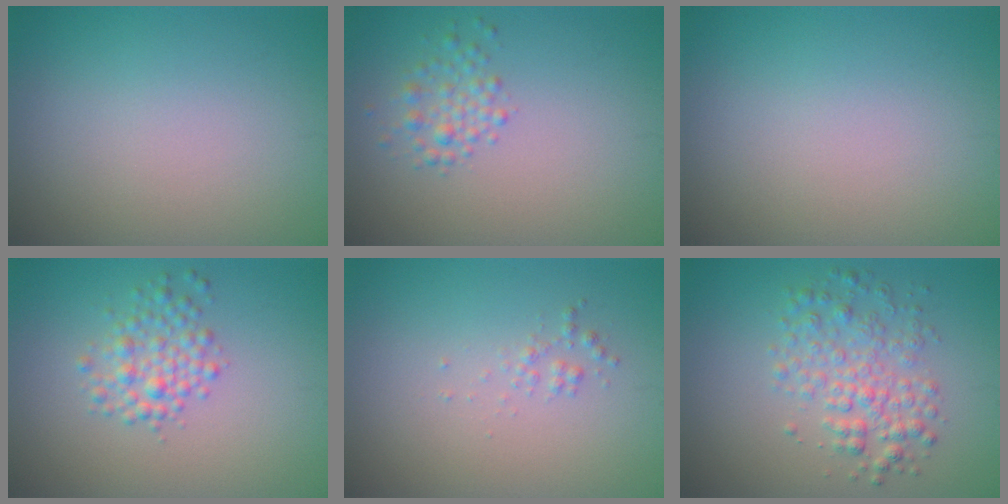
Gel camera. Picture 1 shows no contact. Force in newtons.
{"total": 1.9, "press": 1.9, "slide": 0.1}
{"total": 0.0}
{"total": 2.7, "press": 2.7, "slide": 0.1}
{"total": 0.7, "press": 0.7, "slide": 0.0}
{"total": 3.6, "press": 3.6, "slide": 0.1}